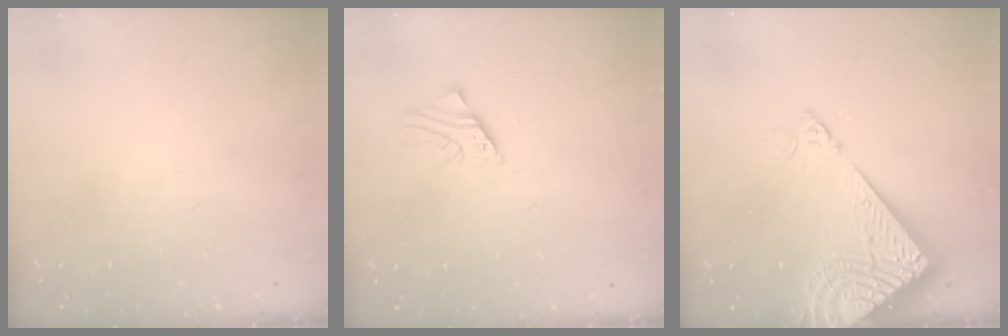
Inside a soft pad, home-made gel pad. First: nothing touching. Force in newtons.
{"total": 2.2, "press": 2.2, "slide": 0.3}
{"total": 14.0, "press": 13.8, "slide": 2.1}